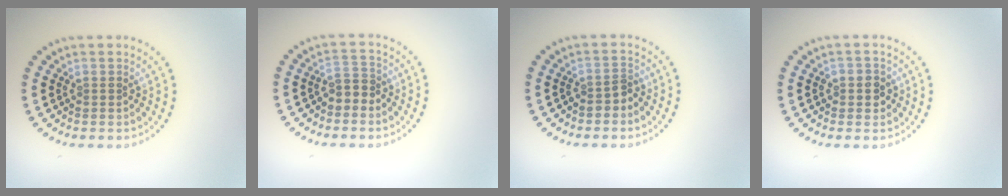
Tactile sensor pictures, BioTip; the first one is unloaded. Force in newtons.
{"total": 1.8, "press": 1.6, "slide": 0.9}
{"total": 1.3, "press": 1.0, "slide": 0.8}
{"total": 1.8, "press": 1.7, "slide": 0.6}